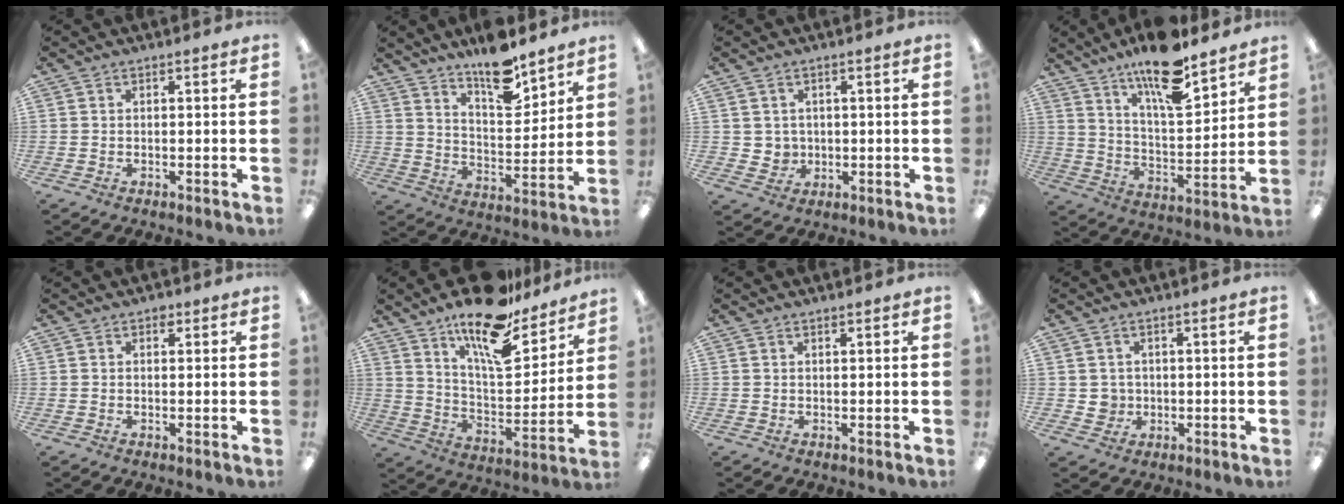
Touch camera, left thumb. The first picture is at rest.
{"total": 12.6, "force": [10.4, 4.2, 5.7], "torque": [-0.086, -0.071, 0.184]}
{"total": 3.3, "force": [1.1, 3.1, 0.0], "torque": [-0.003, 0.000, 0.019]}
{"total": 16.0, "force": [12.4, 4.3, 9.1], "torque": [-0.154, -0.077, 0.207]}
{"total": 1.2, "force": [0.7, 0.8, 0.5], "torque": [-0.004, 0.000, 0.011]}
{"total": 18.2, "force": [13.8, 6.5, 9.9], "torque": [-0.169, -0.091, 0.237]}
{"total": 0.6, "force": [0.5, 0.0, 0.2], "torque": [-0.004, 0.000, 0.010]}
{"total": 2.8, "force": [0.4, 2.7, 0.3], "torque": [-0.003, 0.000, 0.006]}